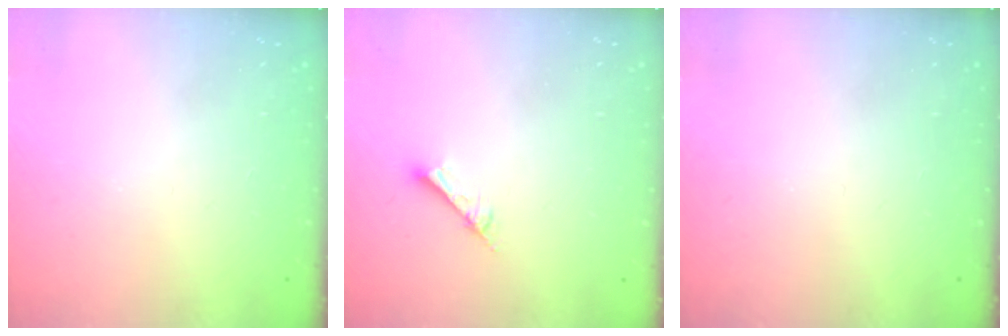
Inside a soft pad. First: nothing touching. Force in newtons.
{"total": 2.6, "press": 2.6, "slide": 0.1}
{"total": 0.0}